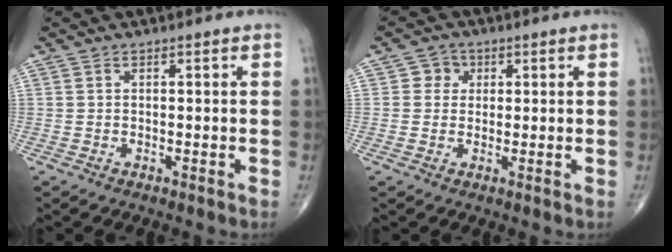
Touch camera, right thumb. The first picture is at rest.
{"total": 3.1, "force": [0.8, 2.9, 0.8], "torque": [0.009, 0.003, 0.004]}